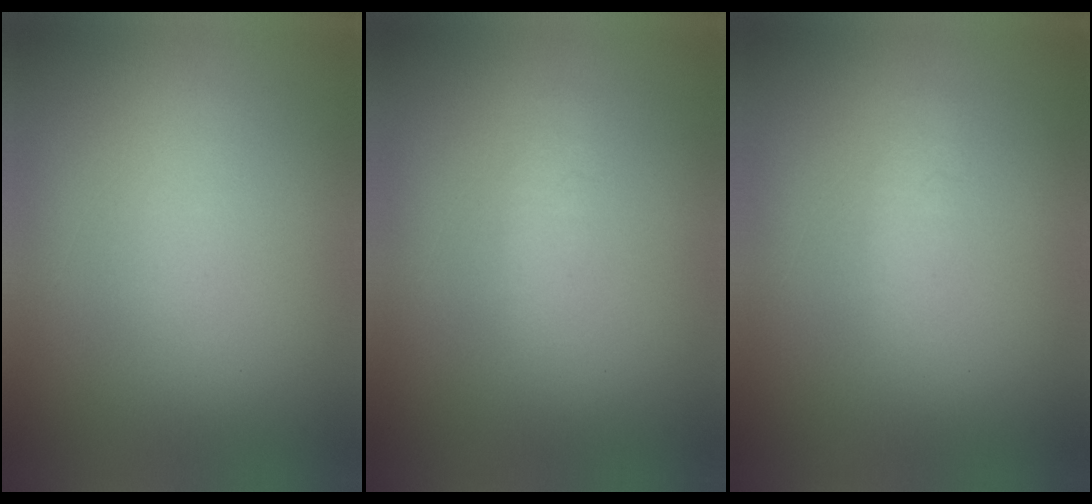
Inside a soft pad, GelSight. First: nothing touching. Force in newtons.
{"total": 1.4}
{"total": 1.3}